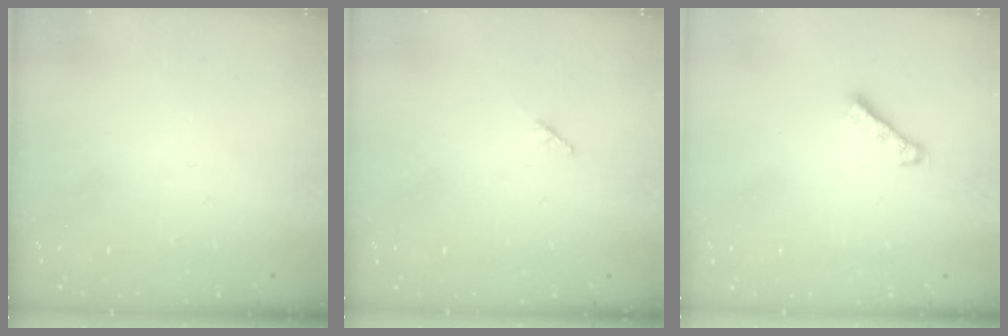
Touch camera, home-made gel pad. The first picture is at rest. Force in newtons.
{"total": 1.9, "press": 1.9, "slide": 0.3}
{"total": 3.5, "press": 3.4, "slide": 0.7}